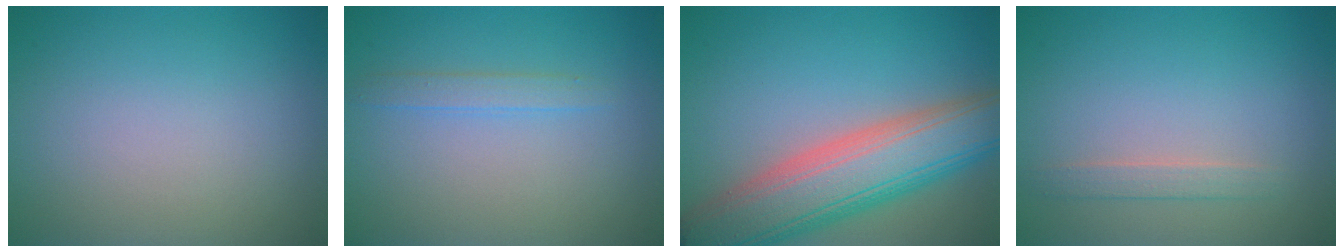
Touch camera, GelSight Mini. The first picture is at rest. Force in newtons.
{"total": 1.4, "press": 1.4, "slide": 0.0}
{"total": 9.8, "press": 9.8, "slide": 0.6}
{"total": 1.3, "press": 1.3, "slide": 0.1}